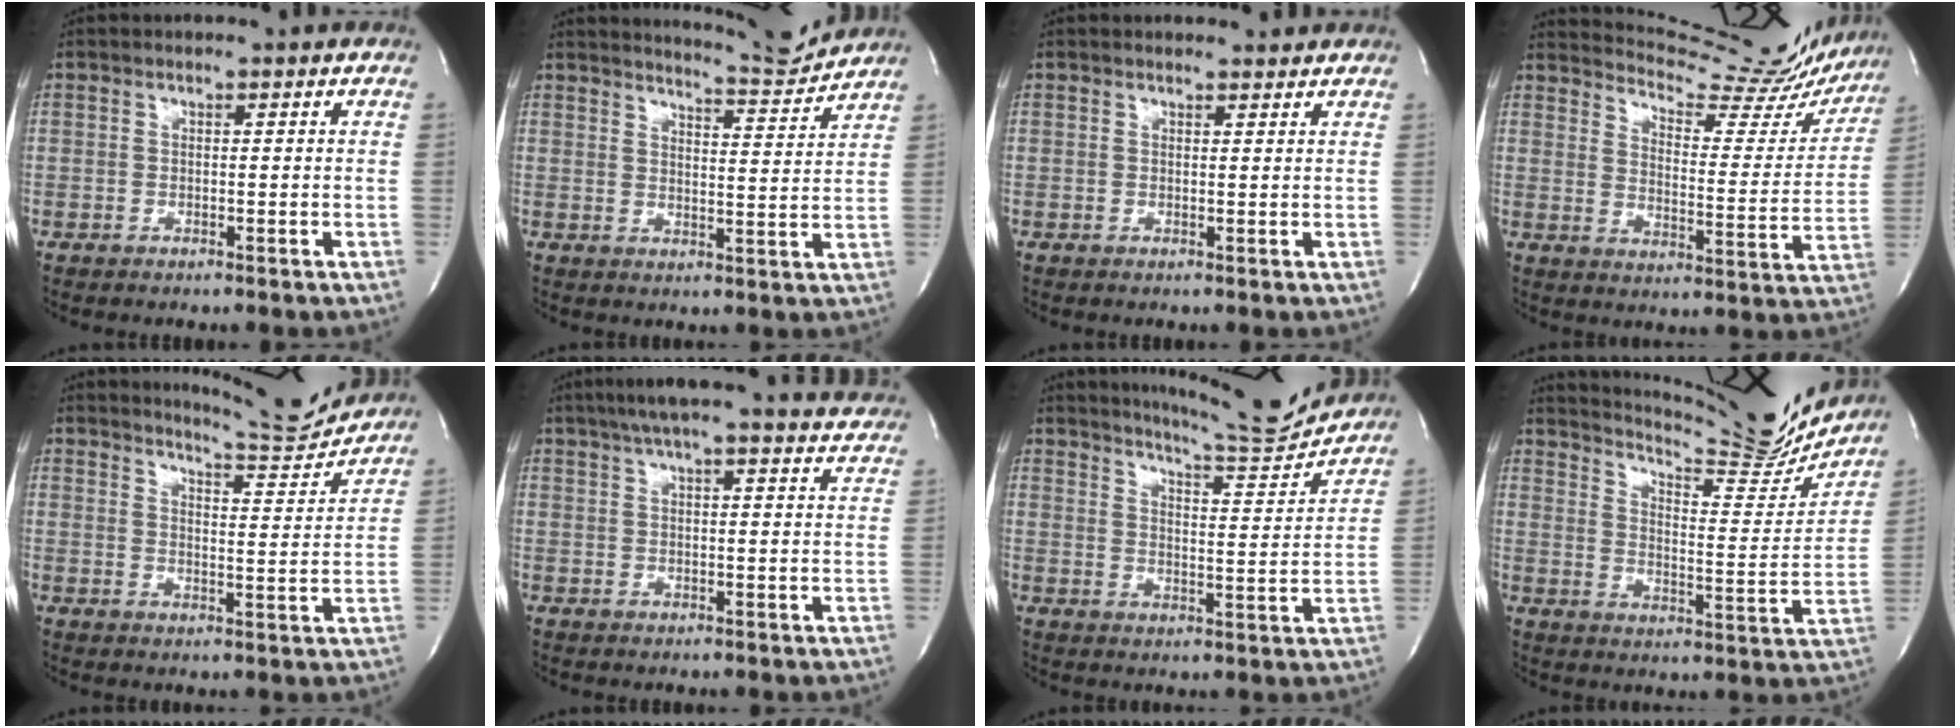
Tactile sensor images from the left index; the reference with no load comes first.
{"total": 7.4, "force": [7.3, -0.7, 0.5], "torque": [-0.017, -0.024, 0.101]}
{"total": 2.3, "force": [2.2, 0.6, 0.3], "torque": [-0.009, 0.000, 0.023]}
{"total": 18.7, "force": [18.2, 2.5, 3.6], "torque": [-0.053, -0.075, 0.221]}
{"total": 8.1, "force": [8.1, -0.5, 0.5], "torque": [-0.016, -0.031, 0.110]}
{"total": 20.0, "force": [18.2, 1.6, 8.1], "torque": [-0.122, -0.008, 0.218]}
{"total": 11.9, "force": [11.6, -0.5, 2.9], "torque": [-0.047, -0.034, 0.158]}
{"total": 18.7, "force": [17.6, 1.7, 6.2], "torque": [-0.105, -0.065, 0.232]}